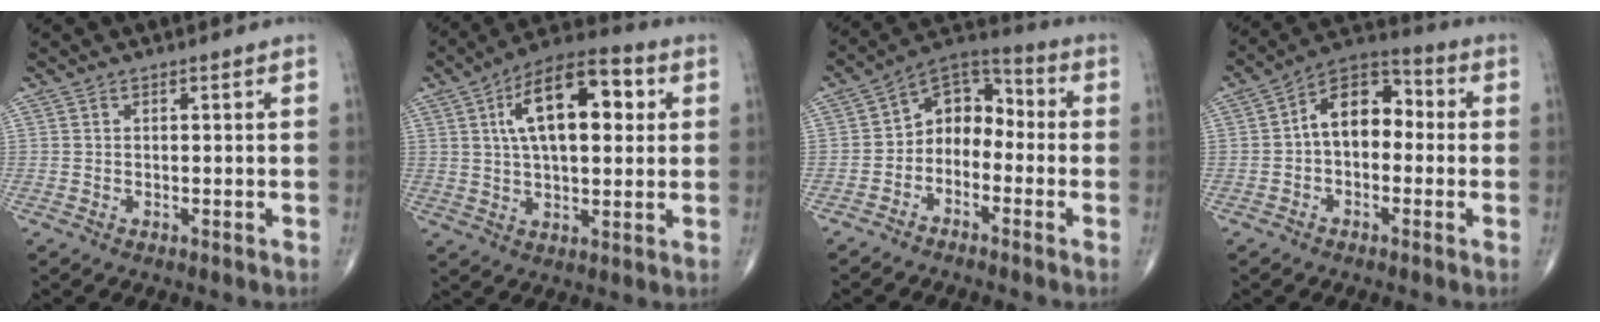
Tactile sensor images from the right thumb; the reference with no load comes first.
{"total": 16.7, "force": [4.3, 7.9, 14.1], "torque": [-0.209, 0.014, 0.064]}
{"total": 9.1, "force": [-2.3, 6.8, 5.6], "torque": [-0.058, 0.055, -0.060]}
{"total": 10.8, "force": [-0.2, 7.1, 8.2], "torque": [-0.103, 0.039, -0.020]}